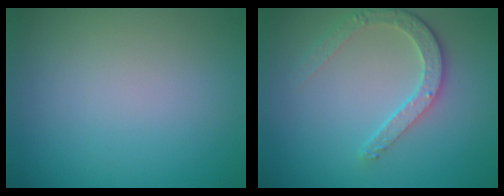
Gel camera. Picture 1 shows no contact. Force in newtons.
{"total": 3.6, "press": 2.9, "slide": 2.2}